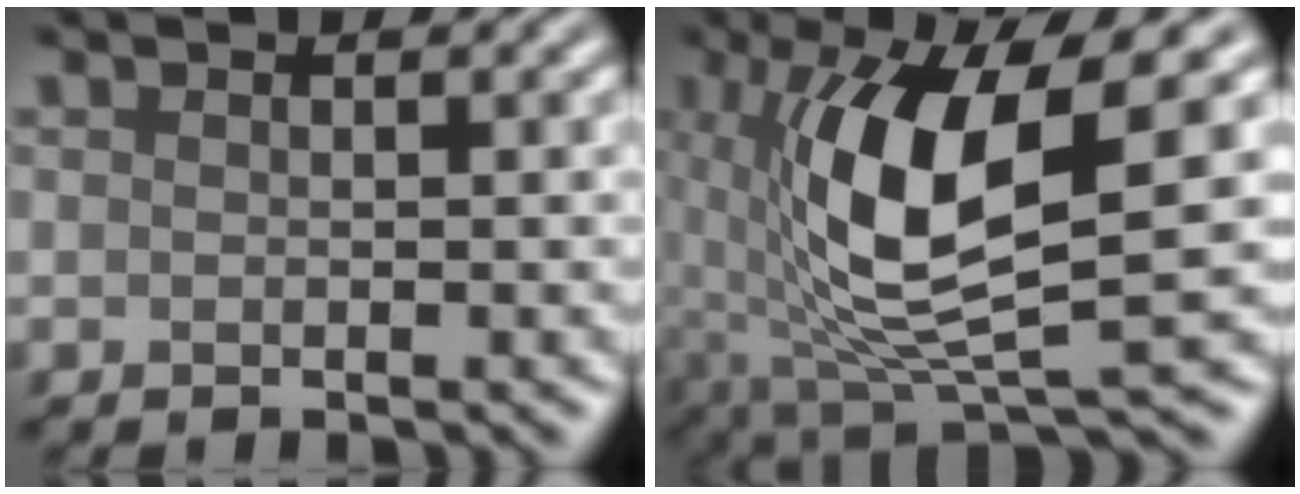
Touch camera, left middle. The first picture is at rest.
{"total": 10.8, "force": [1.0, 3.6, 10.1], "torque": [-0.194, -0.008, 0.025]}